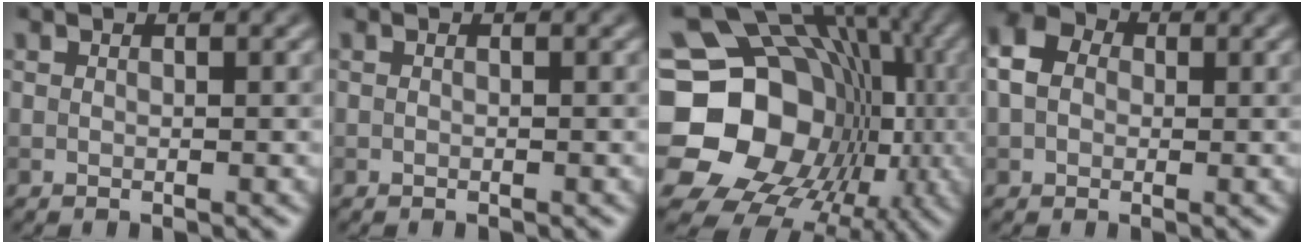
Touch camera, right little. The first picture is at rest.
{"total": 0.0}
{"total": 20.1, "force": [-2.9, 17.3, 9.8], "torque": [-0.138, -0.003, -0.072]}
{"total": 4.0, "force": [-0.1, 3.2, 2.3], "torque": [-0.060, 0.013, -0.008]}